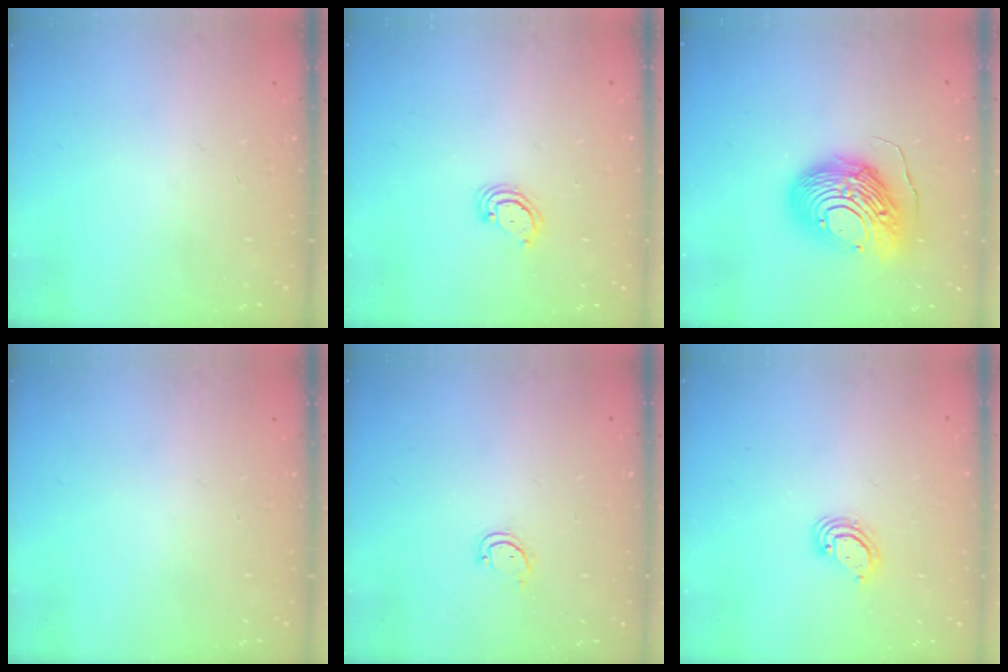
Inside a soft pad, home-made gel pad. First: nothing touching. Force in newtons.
{"total": 2.9, "press": 2.9, "slide": 0.3}
{"total": 16.2, "press": 16.2, "slide": 1.3}
{"total": 0.0}
{"total": 2.7, "press": 2.6, "slide": 0.3}
{"total": 3.2, "press": 3.2, "slide": 0.2}